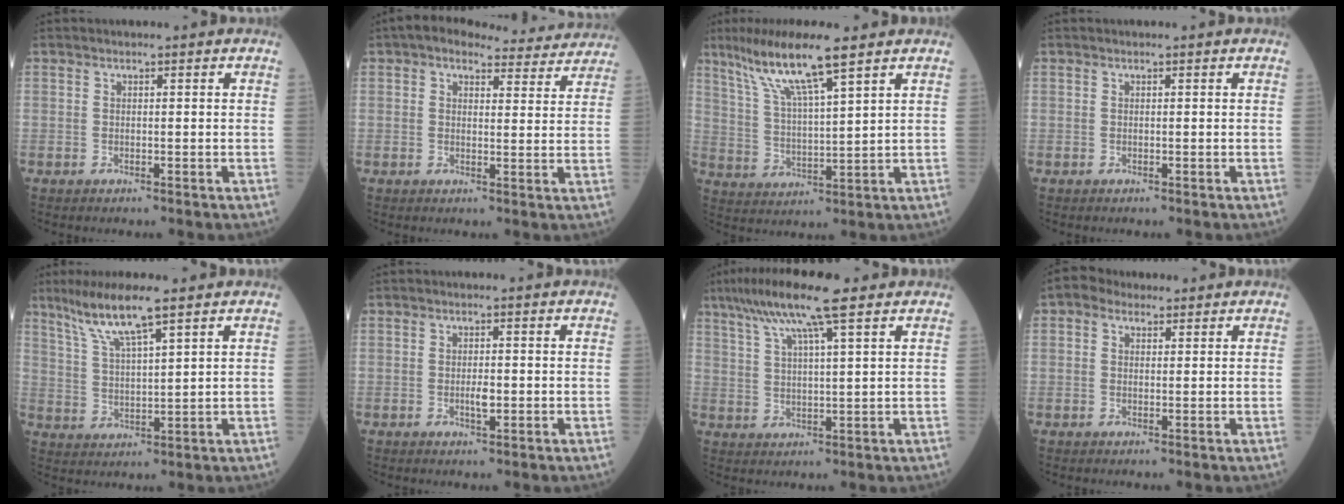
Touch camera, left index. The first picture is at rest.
{"total": 11.1, "force": [10.0, 3.6, 3.1], "torque": [-0.020, 0.023, 0.107]}
{"total": 10.6, "force": [7.3, -0.1, 7.6], "torque": [-0.151, 0.008, 0.139]}
{"total": 0.0}
{"total": 8.2, "force": [5.8, 0.0, 5.8], "torque": [-0.118, 0.006, 0.113]}
{"total": 1.9, "force": [-0.4, 0.6, 1.8], "torque": [-0.034, 0.000, -0.006]}
{"total": 10.4, "force": [7.0, 0.4, 7.8], "torque": [-0.142, 0.030, 0.120]}
{"total": 3.2, "force": [1.9, 2.3, 1.3], "torque": [-0.030, 0.029, 0.031]}